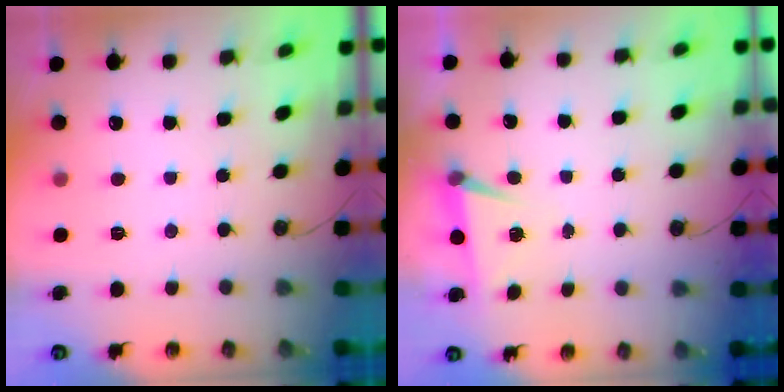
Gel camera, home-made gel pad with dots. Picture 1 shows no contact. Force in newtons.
{"total": 5.0, "press": 2.3, "slide": 4.4}